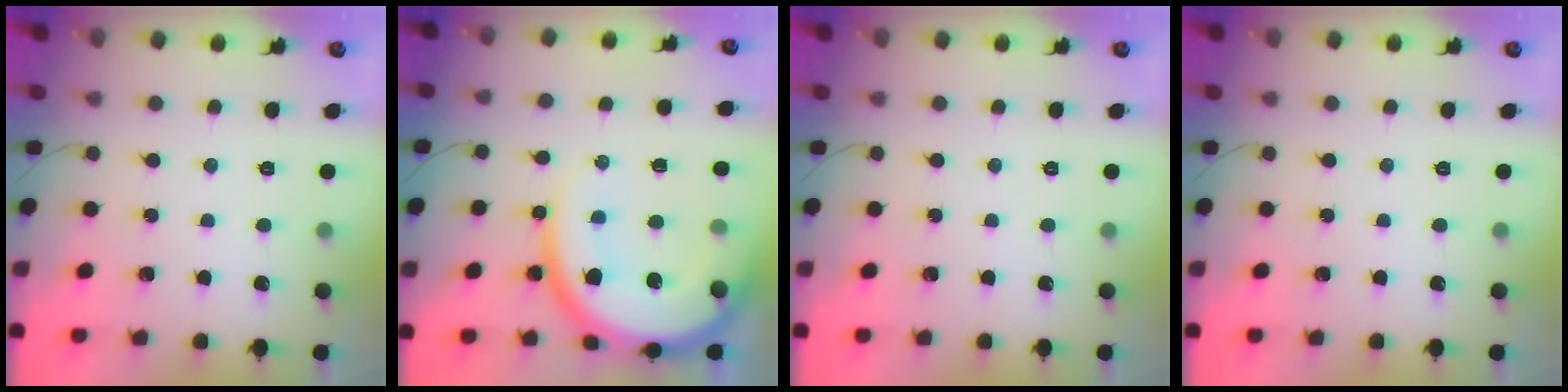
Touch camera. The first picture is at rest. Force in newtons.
{"total": 20.2, "press": 20.1, "slide": 1.8}
{"total": 0.0}
{"total": 0.0}